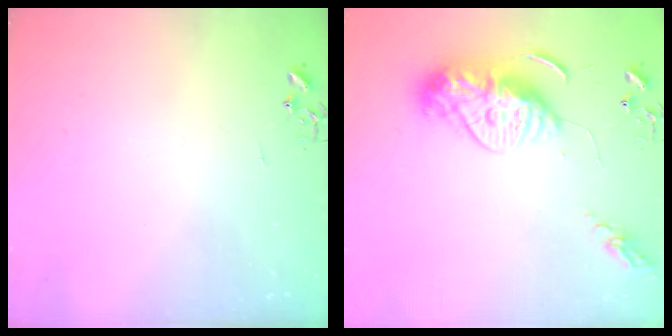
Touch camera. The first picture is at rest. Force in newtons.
{"total": 12.9, "press": 12.8, "slide": 1.3}